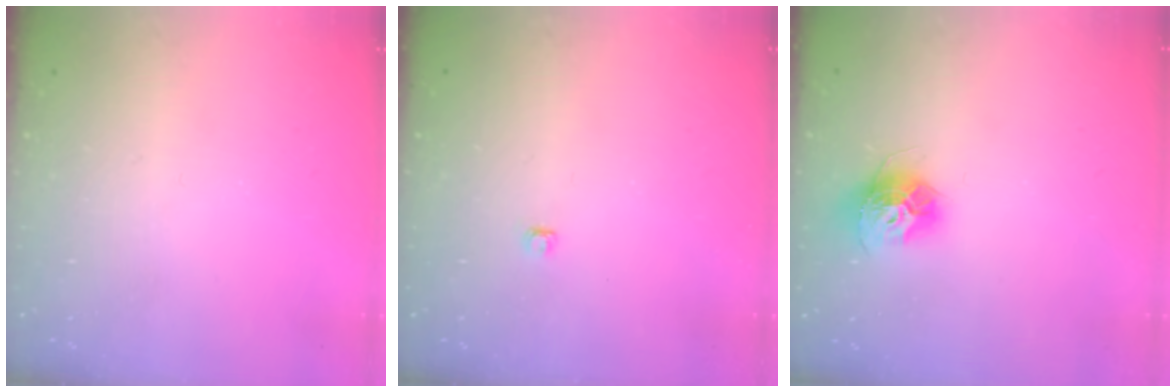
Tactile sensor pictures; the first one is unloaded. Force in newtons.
{"total": 2.8, "press": 2.7, "slide": 0.3}
{"total": 12.0, "press": 11.9, "slide": 1.1}